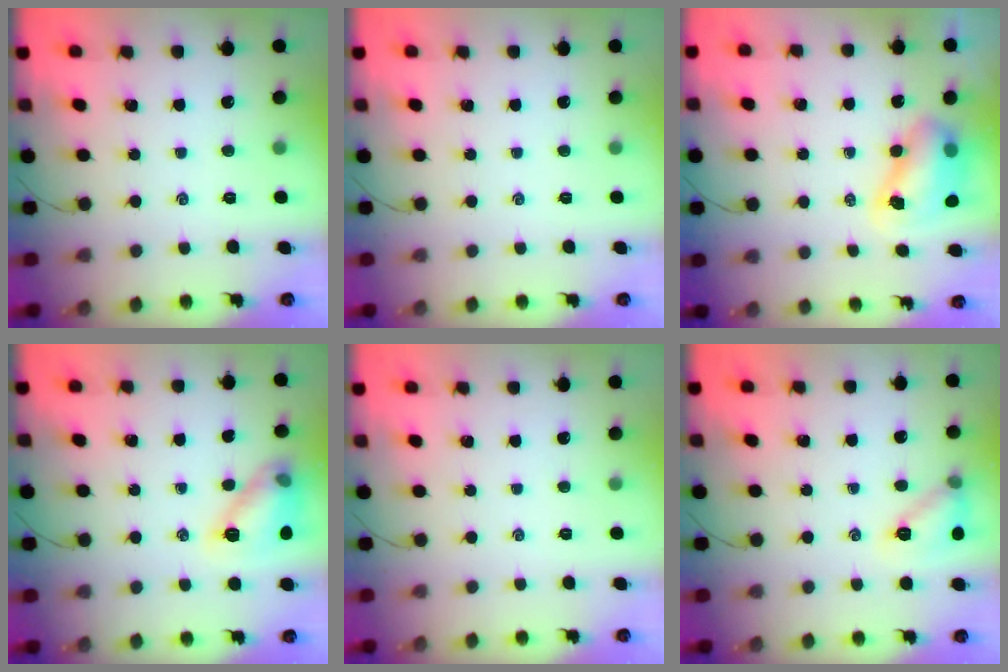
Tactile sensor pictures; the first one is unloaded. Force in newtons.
{"total": 0.0}
{"total": 8.2, "press": 8.0, "slide": 2.0}
{"total": 12.4, "press": 12.4, "slide": 0.1}
{"total": 0.0}
{"total": 10.4, "press": 10.4, "slide": 0.6}